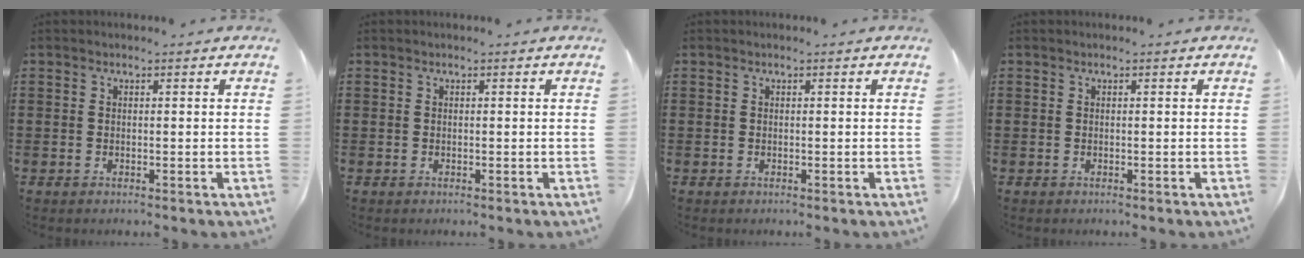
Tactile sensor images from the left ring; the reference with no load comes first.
{"total": 0.0}
{"total": 0.0}
{"total": 0.0}